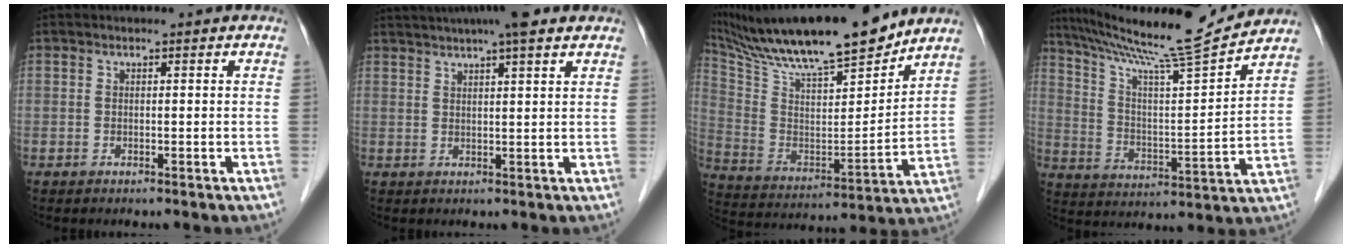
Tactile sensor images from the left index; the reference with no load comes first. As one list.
[{"total": 10.9, "force": [8.8, 0.8, 6.4], "torque": [-0.100, 0.033, 0.117]}, {"total": 23.0, "force": [19.5, 2.8, 11.7], "torque": [-0.217, 0.002, 0.330]}, {"total": 17.3, "force": [15.8, -1.2, 7.0], "torque": [-0.125, -0.019, 0.253]}]